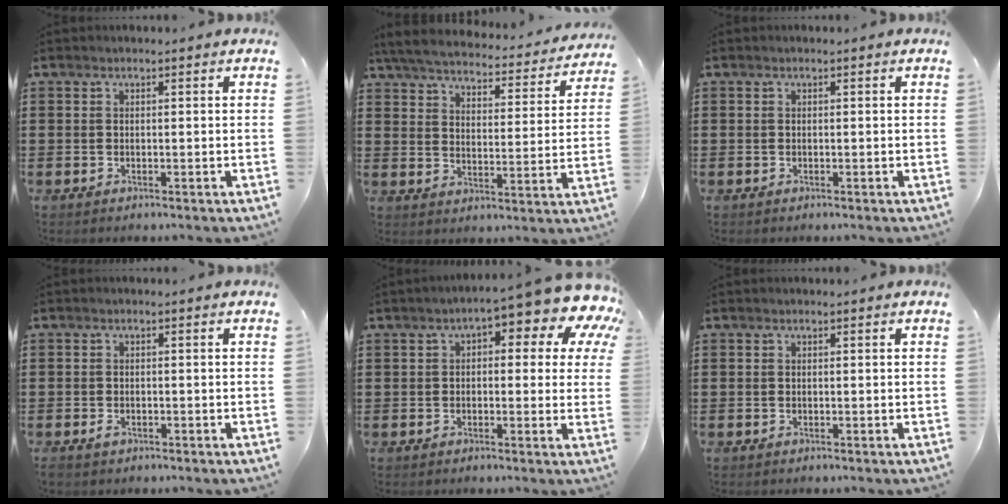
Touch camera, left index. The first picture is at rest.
{"total": 4.9, "force": [4.8, 0.2, 1.2], "torque": [-0.050, -0.034, 0.078]}
{"total": 0.0}
{"total": 1.0, "force": [-0.6, 0.5, 0.7], "torque": [-0.016, -0.002, -0.011]}
{"total": 7.8, "force": [5.0, 2.2, 5.6], "torque": [-0.083, -0.043, 0.074]}
{"total": 0.0}